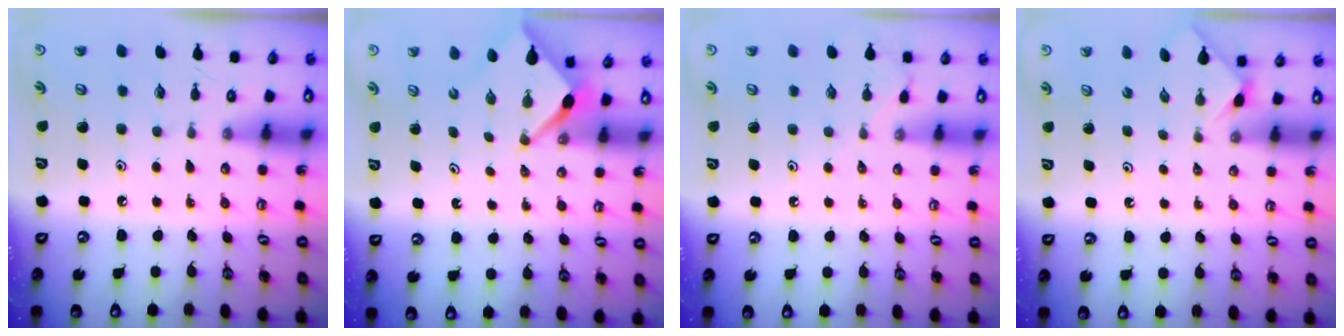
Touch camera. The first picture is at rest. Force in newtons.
{"total": 2.5, "press": 2.5, "slide": 0.3}
{"total": 3.1, "press": 3.1, "slide": 0.5}
{"total": 1.3, "press": 1.2, "slide": 0.4}